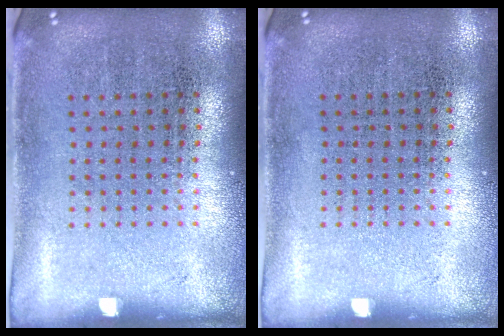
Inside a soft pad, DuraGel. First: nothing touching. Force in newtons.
{"total": 0.0}